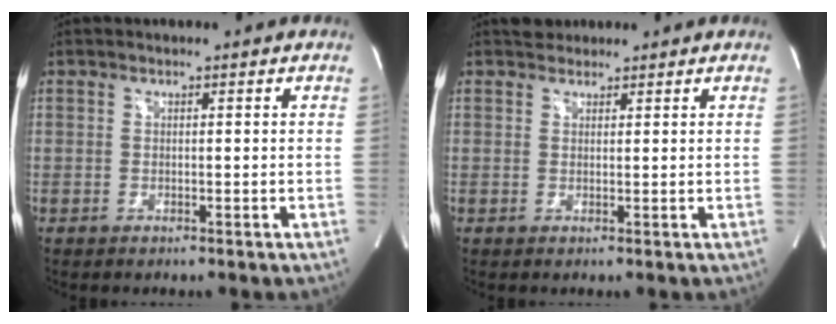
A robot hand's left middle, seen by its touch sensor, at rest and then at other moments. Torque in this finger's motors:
{"motor_torque": [0.13, -0.09, -0.06, 0.02]}